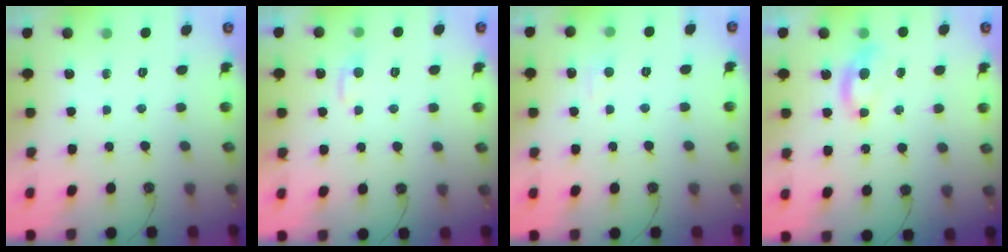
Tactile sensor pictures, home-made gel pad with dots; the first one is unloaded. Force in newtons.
{"total": 2.8, "press": 2.8, "slide": 0.4}
{"total": 1.9, "press": 1.8, "slide": 0.6}
{"total": 0.8, "press": 0.6, "slide": 0.4}